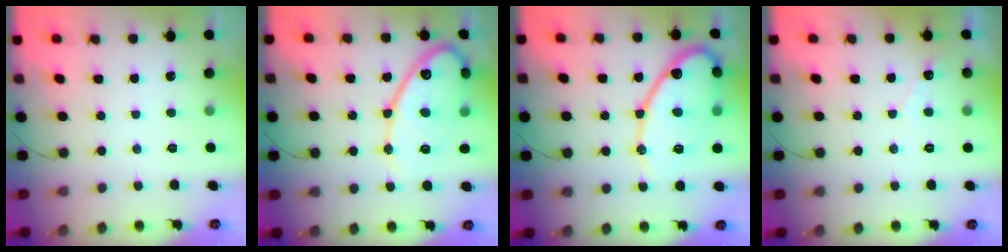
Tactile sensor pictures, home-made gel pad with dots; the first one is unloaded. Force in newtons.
{"total": 16.1, "press": 16.0, "slide": 1.3}
{"total": 16.4, "press": 16.3, "slide": 1.4}
{"total": 2.6, "press": 2.6, "slide": 0.1}